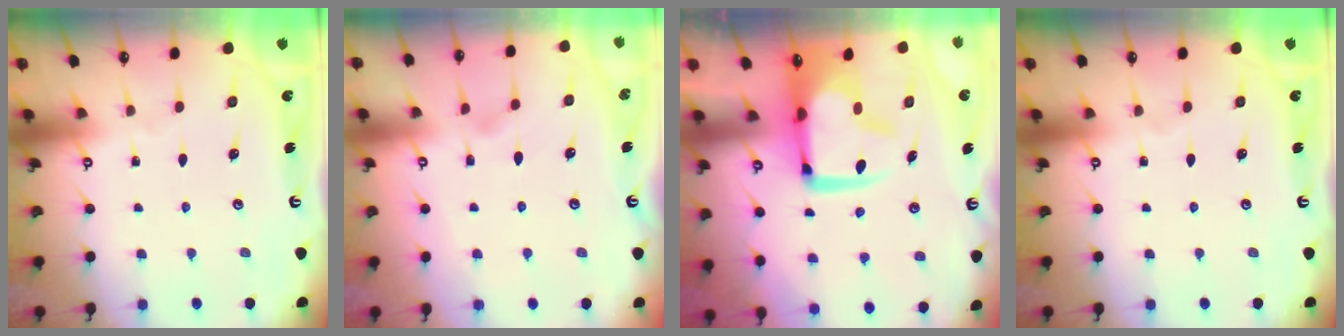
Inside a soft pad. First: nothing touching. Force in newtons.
{"total": 1.1, "press": 0.6, "slide": 0.9}
{"total": 3.8, "press": 3.7, "slide": 1.0}
{"total": 0.0}